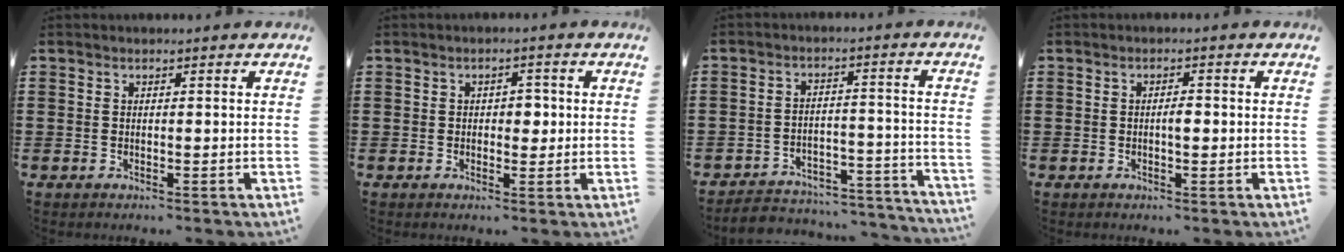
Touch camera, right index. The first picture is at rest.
{"total": 2.4, "force": [0.1, 1.6, 1.8], "torque": [-0.029, 0.005, -0.003]}
{"total": 4.4, "force": [-4.2, 1.1, 0.8], "torque": [-0.017, 0.007, -0.086]}
{"total": 1.6, "force": [-0.2, 0.6, 1.5], "torque": [-0.028, 0.001, -0.004]}